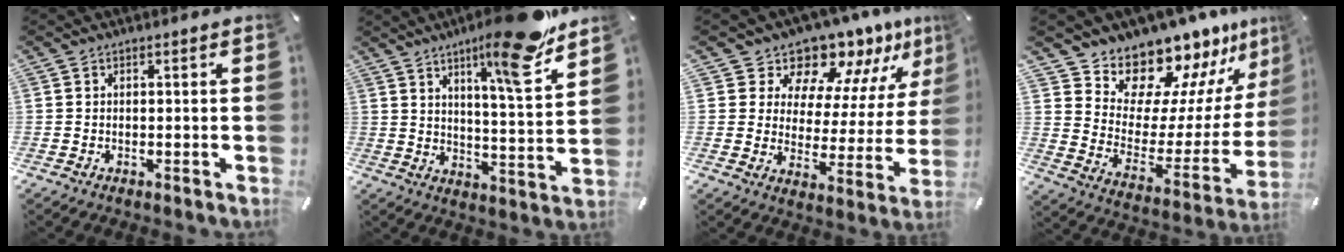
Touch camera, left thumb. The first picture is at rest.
{"total": 16.7, "force": [11.8, 3.1, 11.5], "torque": [-0.171, -0.078, 0.184]}
{"total": 12.0, "force": [11.2, 4.4, 0.3], "torque": [-0.012, -0.132, 0.196]}
{"total": 15.7, "force": [15.0, 4.4, -0.1], "torque": [-0.006, -0.172, 0.260]}